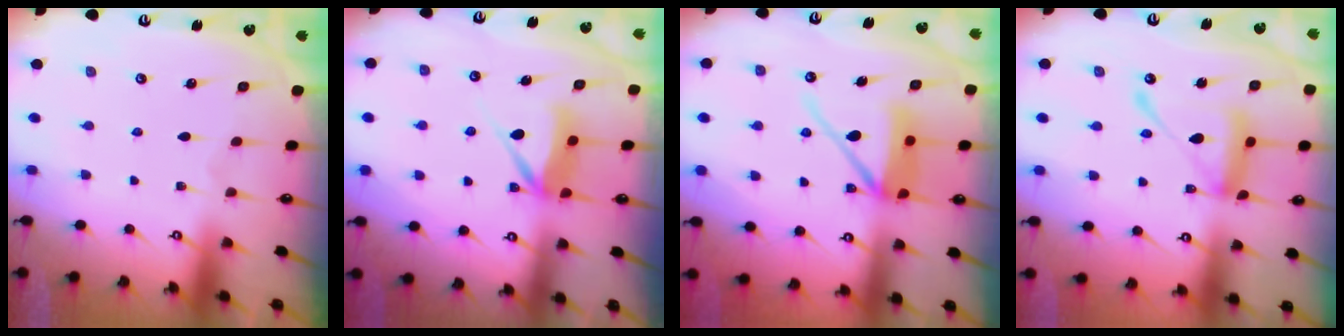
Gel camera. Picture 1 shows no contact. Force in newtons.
{"total": 7.1, "press": 7.0, "slide": 0.8}
{"total": 10.7, "press": 10.6, "slide": 1.7}
{"total": 13.9, "press": 13.8, "slide": 1.4}